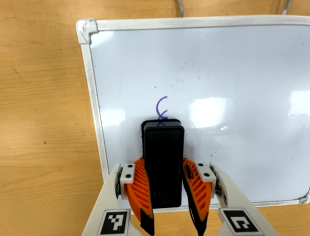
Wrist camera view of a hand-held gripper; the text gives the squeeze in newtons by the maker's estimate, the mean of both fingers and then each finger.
{"total": 14.1, "left": 14.3, "right": 13.9}